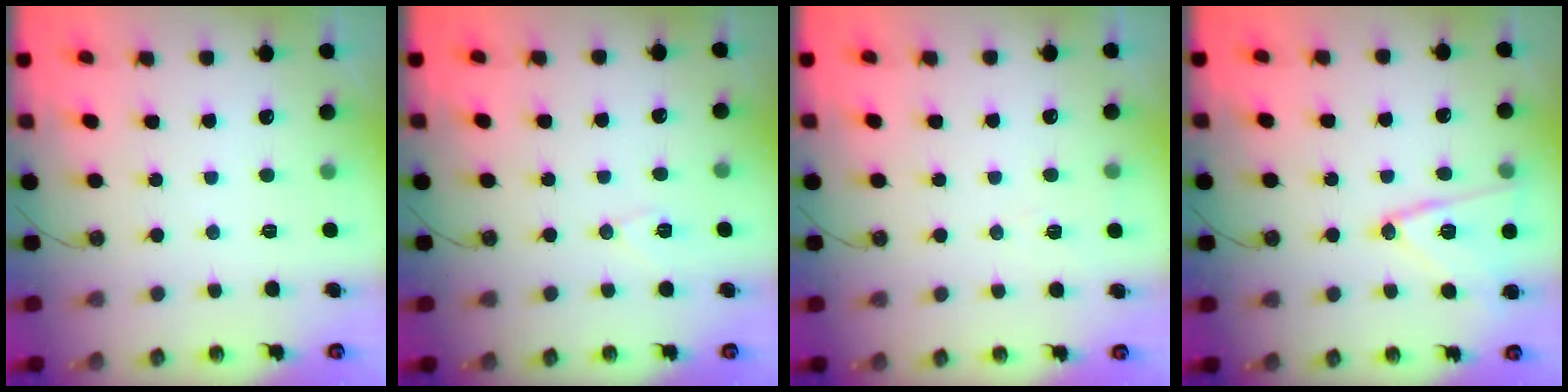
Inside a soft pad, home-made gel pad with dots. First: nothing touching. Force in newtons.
{"total": 6.0, "press": 5.8, "slide": 1.7}
{"total": 5.6, "press": 3.5, "slide": 4.4}
{"total": 13.3, "press": 13.3, "slide": 0.4}